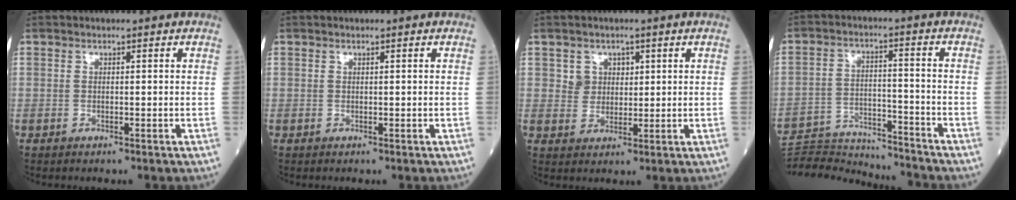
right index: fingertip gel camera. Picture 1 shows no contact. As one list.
[{"total": 0.0}, {"total": 3.3, "force": [1.3, 3.0, 0.5], "torque": [-0.004, 0.004, 0.021]}, {"total": 14.5, "force": [-14.4, 0.7, 1.8], "torque": [-0.028, 0.015, -0.223]}]